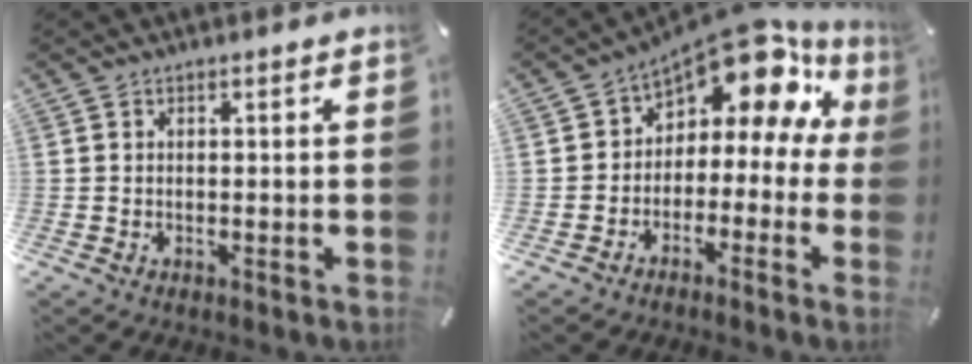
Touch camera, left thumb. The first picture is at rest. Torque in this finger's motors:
{"motor_torque": [2.17, 2.48, 1.16, 0.74, 0.04]}